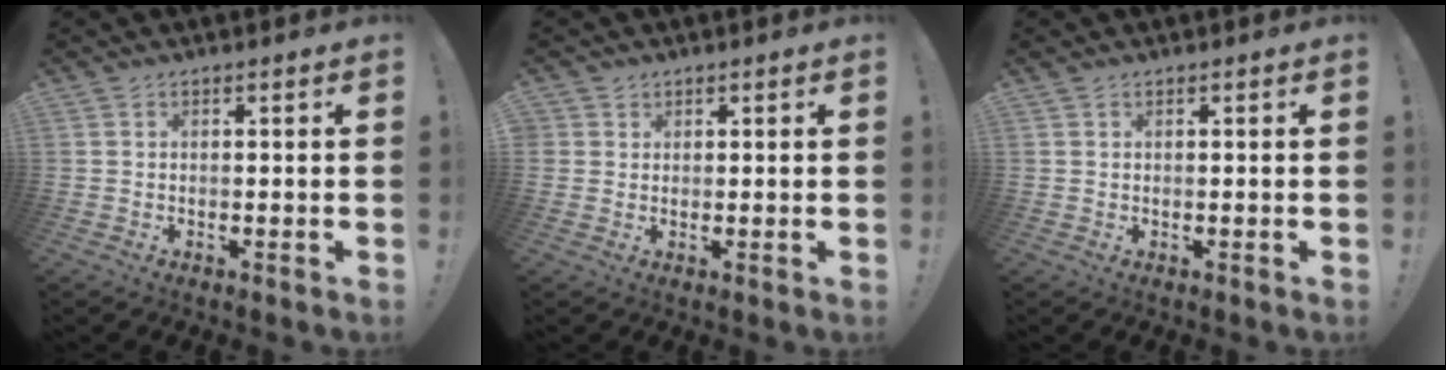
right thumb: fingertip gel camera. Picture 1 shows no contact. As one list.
[{"total": 1.8, "force": [1.1, 1.3, 0.1], "torque": [0.002, -0.006, 0.020]}, {"total": 0.0}]